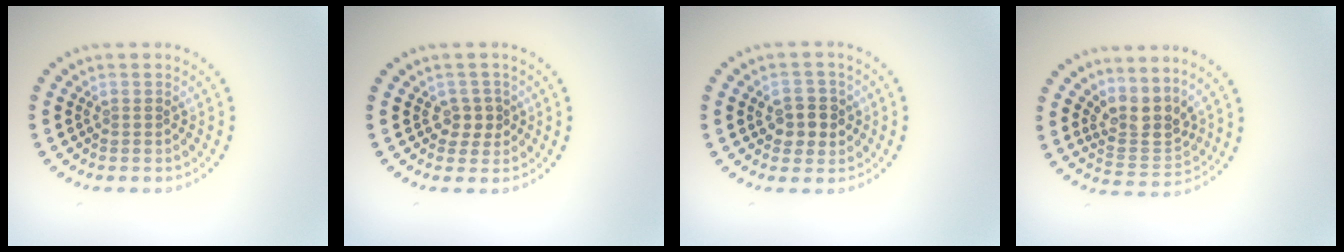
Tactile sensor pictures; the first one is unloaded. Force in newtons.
{"total": 1.9, "press": 1.8, "slide": 0.7}
{"total": 2.8, "press": 2.8, "slide": 0.4}
{"total": 3.4, "press": 2.5, "slide": 2.3}